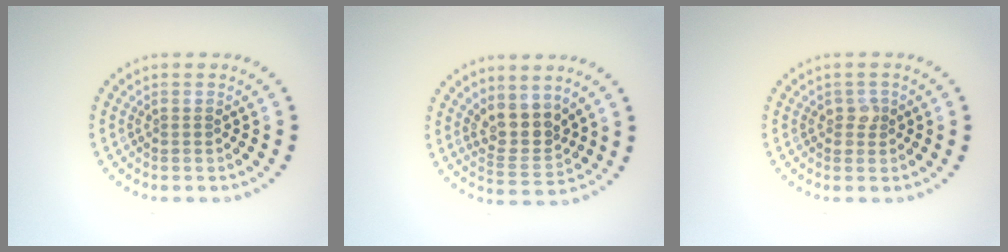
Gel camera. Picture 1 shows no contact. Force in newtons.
{"total": 3.5, "press": 3.0, "slide": 1.8}
{"total": 1.2, "press": 1.1, "slide": 0.4}